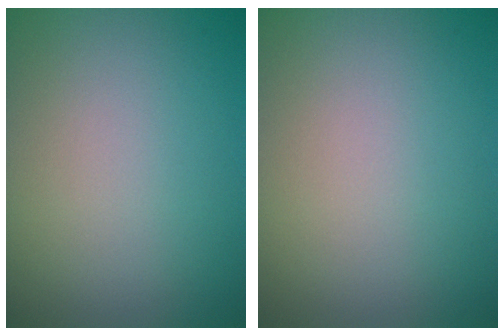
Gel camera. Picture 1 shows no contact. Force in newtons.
{"total": 0.0}